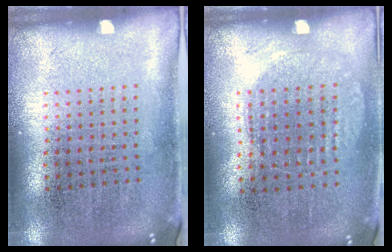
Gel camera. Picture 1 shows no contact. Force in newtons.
{"total": 1.0, "press": 0.9, "slide": 0.3}